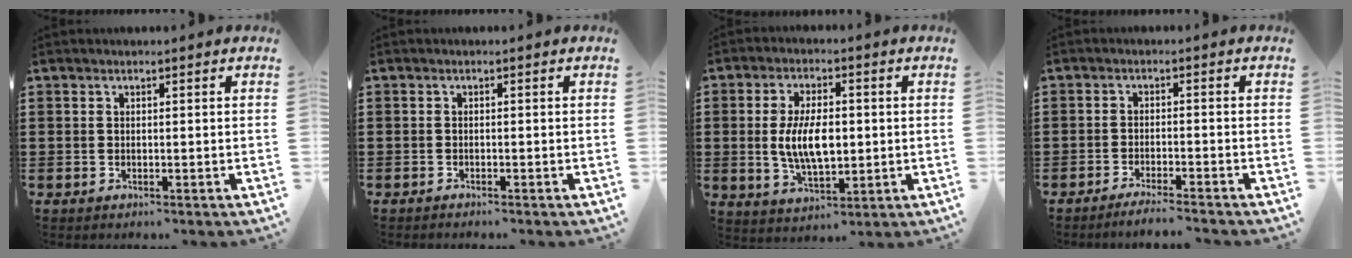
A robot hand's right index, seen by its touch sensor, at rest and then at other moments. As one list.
[{"total": 0.6, "force": [-0.6, 0.0, 0.0], "torque": [-0.002, -0.001, -0.013]}, {"total": 8.2, "force": [0.1, 4.0, 7.2], "torque": [-0.147, 0.000, -0.004]}, {"total": 2.6, "force": [-2.4, -0.4, 0.8], "torque": [-0.013, -0.002, -0.048]}]